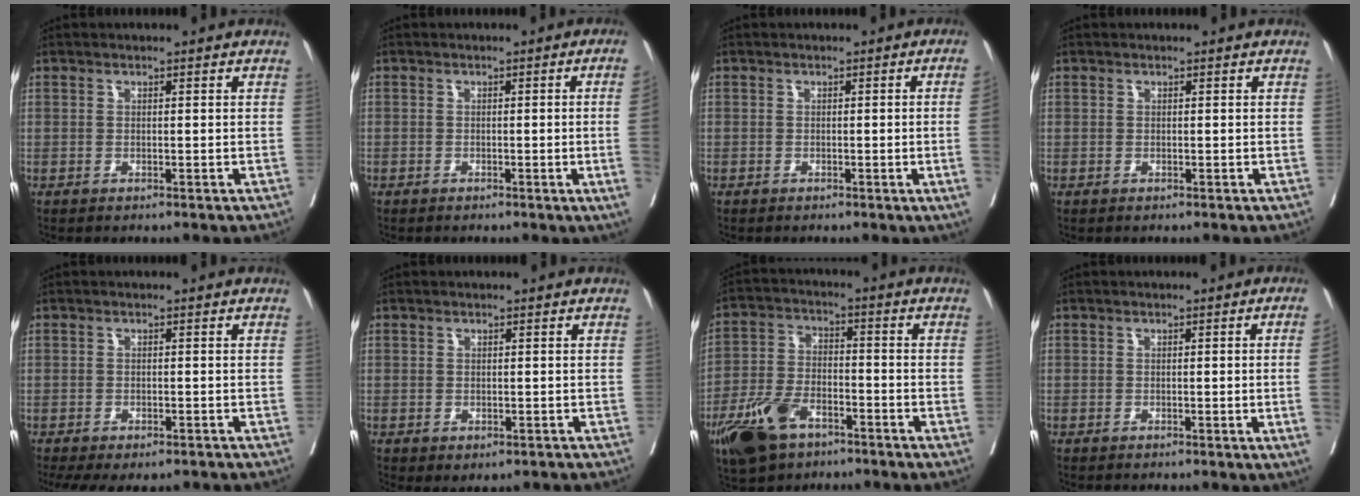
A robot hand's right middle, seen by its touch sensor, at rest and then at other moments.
{"total": 3.5, "force": [-0.6, -1.4, 3.2], "torque": [-0.038, -0.007, -0.007]}
{"total": 3.0, "force": [-0.4, -1.2, 2.7], "torque": [-0.033, -0.005, -0.003]}
{"total": 0.0}
{"total": 9.6, "force": [-7.3, 4.1, 4.7], "torque": [-0.089, -0.008, -0.097]}
{"total": 3.1, "force": [-2.1, 1.8, 1.6], "torque": [-0.013, -0.005, -0.025]}
{"total": 10.8, "force": [-6.6, 5.3, 6.8], "torque": [-0.147, -0.007, -0.123]}
{"total": 2.9, "force": [-0.4, -1.1, 2.7], "torque": [-0.032, -0.005, -0.004]}